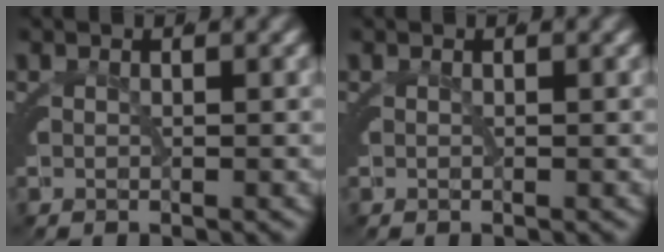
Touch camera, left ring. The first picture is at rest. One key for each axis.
{"total": 0.0}